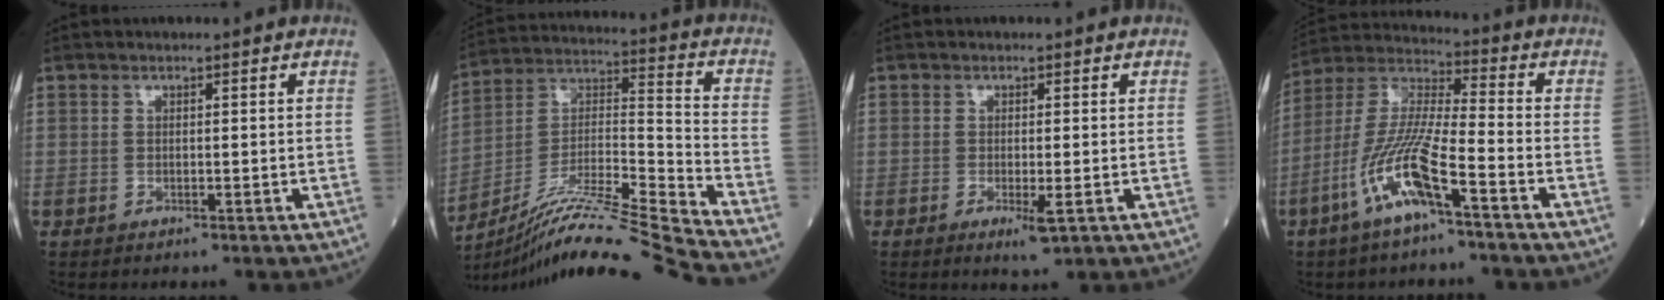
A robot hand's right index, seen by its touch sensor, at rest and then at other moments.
{"total": 20.6, "force": [-18.1, -2.8, 9.4], "torque": [-0.190, -0.002, -0.319]}
{"total": 2.7, "force": [-0.9, 0.4, 2.5], "torque": [-0.037, -0.007, -0.012]}
{"total": 12.3, "force": [-6.0, 1.3, 10.7], "torque": [-0.231, -0.004, -0.122]}